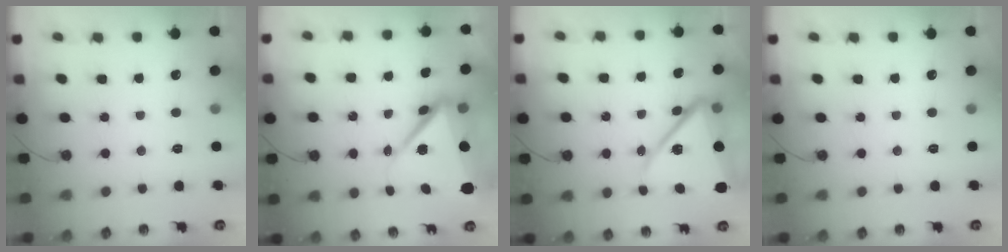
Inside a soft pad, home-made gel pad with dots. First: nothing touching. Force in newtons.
{"total": 10.8, "press": 10.6, "slide": 1.7}
{"total": 15.3, "press": 15.3, "slide": 1.5}
{"total": 0.0}